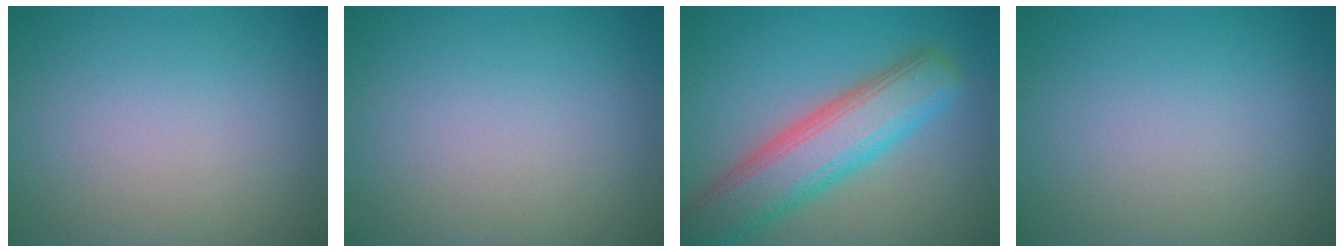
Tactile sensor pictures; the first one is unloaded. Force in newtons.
{"total": 0.0}
{"total": 7.8, "press": 7.8, "slide": 0.4}
{"total": 0.0}